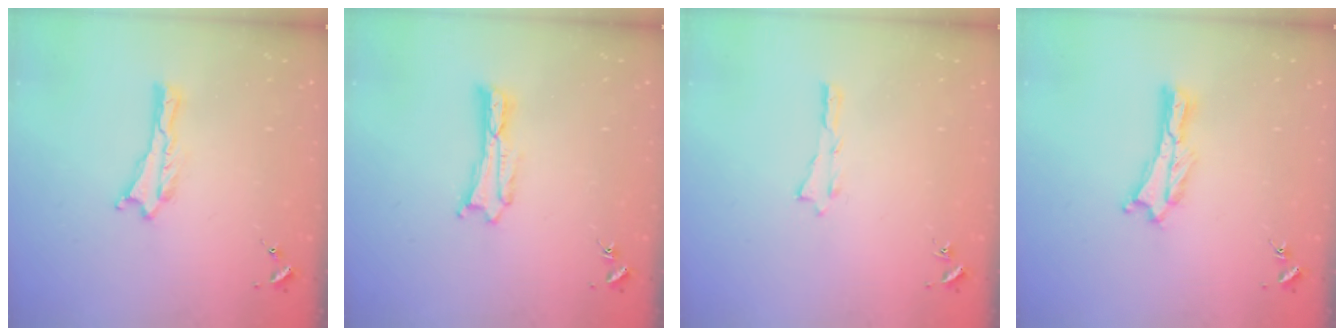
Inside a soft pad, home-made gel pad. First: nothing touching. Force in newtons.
{"total": 0.5, "press": 0.5, "slide": 0.2}
{"total": 0.0}
{"total": 0.7, "press": 0.7, "slide": 0.2}